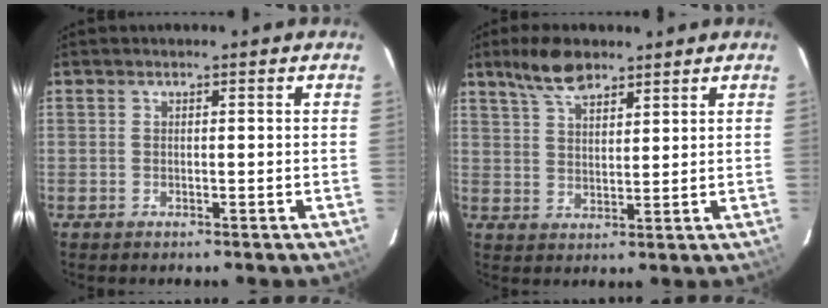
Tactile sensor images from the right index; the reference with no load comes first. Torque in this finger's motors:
{"motor_torque": [0.20, 0.15, 0.09, 0.07]}